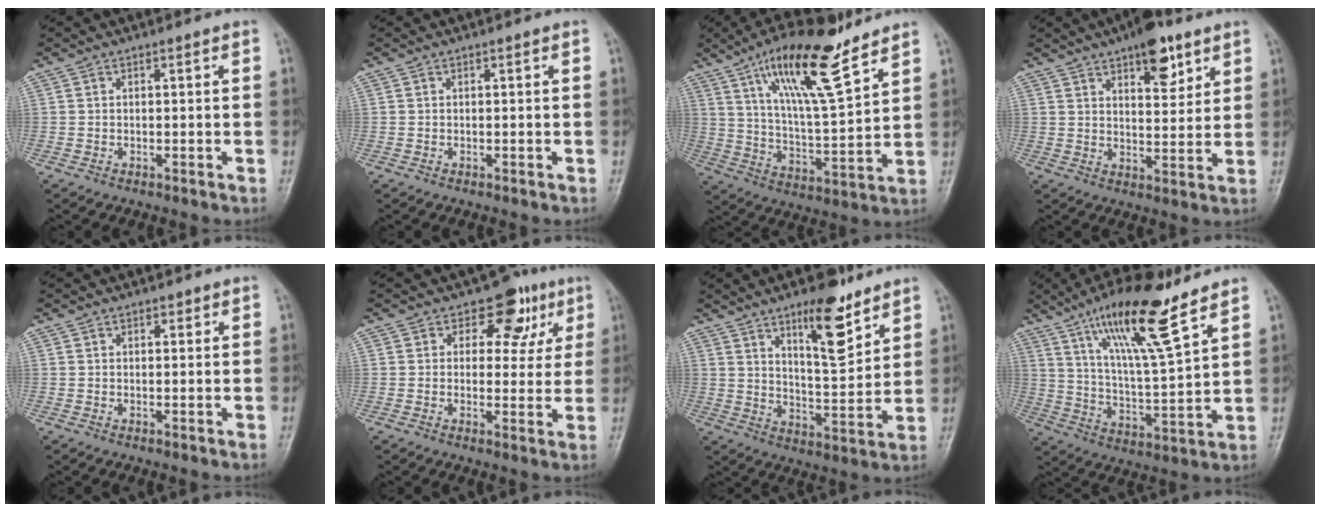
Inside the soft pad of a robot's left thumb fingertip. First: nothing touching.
{"total": 0.0}
{"total": 18.1, "force": [11.4, 4.5, 13.3], "torque": [-0.213, -0.055, 0.206]}
{"total": 9.9, "force": [5.9, 4.1, 6.7], "torque": [-0.073, -0.030, 0.087]}
{"total": 1.0, "force": [0.6, 0.7, 0.5], "torque": [0.001, -0.002, 0.006]}
{"total": 8.3, "force": [3.8, 5.9, 4.4], "torque": [-0.004, -0.006, 0.044]}
{"total": 11.9, "force": [7.6, 3.7, 8.4], "torque": [-0.110, -0.054, 0.124]}
{"total": 17.2, "force": [11.0, 3.1, 12.8], "torque": [-0.213, -0.054, 0.201]}